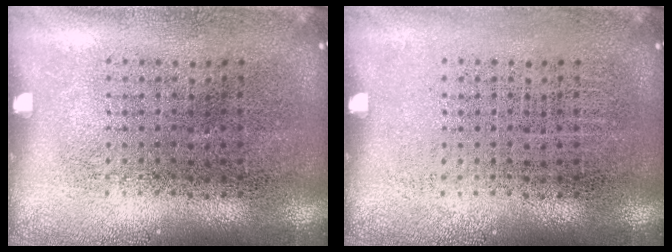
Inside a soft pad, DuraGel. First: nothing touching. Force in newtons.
{"total": 0.0}